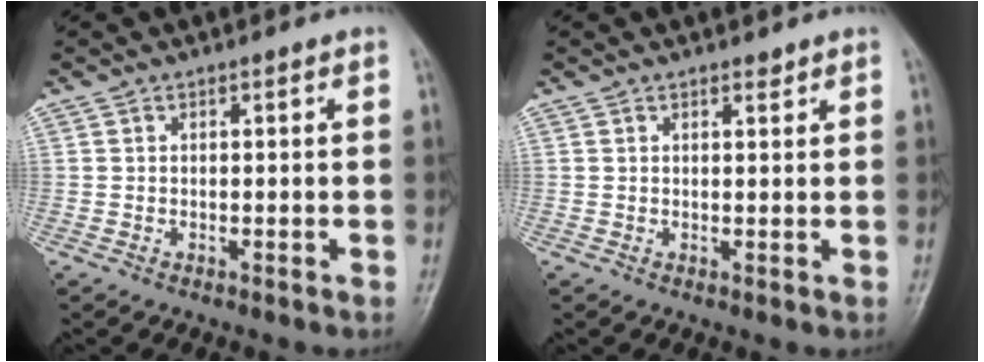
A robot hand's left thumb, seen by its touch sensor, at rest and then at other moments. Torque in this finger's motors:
{"motor_torque": [-0.18, -0.15, -0.14, -0.10, 0.07]}